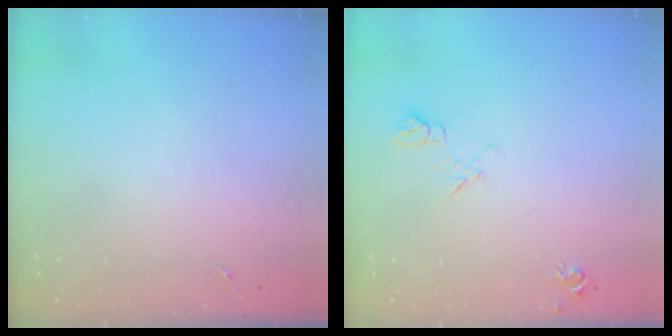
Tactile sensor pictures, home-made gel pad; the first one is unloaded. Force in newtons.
{"total": 7.8, "press": 7.8, "slide": 0.9}